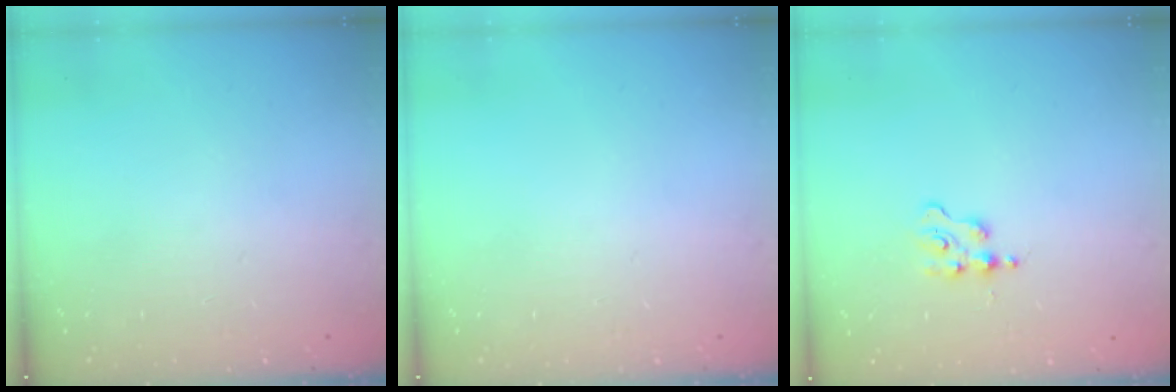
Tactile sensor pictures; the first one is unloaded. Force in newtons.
{"total": 0.0}
{"total": 1.3, "press": 1.3, "slide": 0.2}